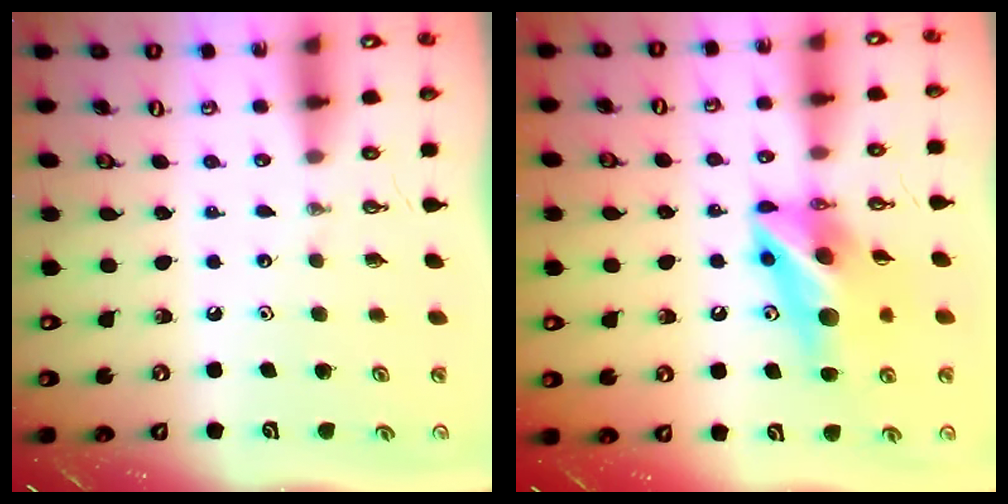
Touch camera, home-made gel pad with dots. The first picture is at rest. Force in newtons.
{"total": 12.8, "press": 12.6, "slide": 1.9}